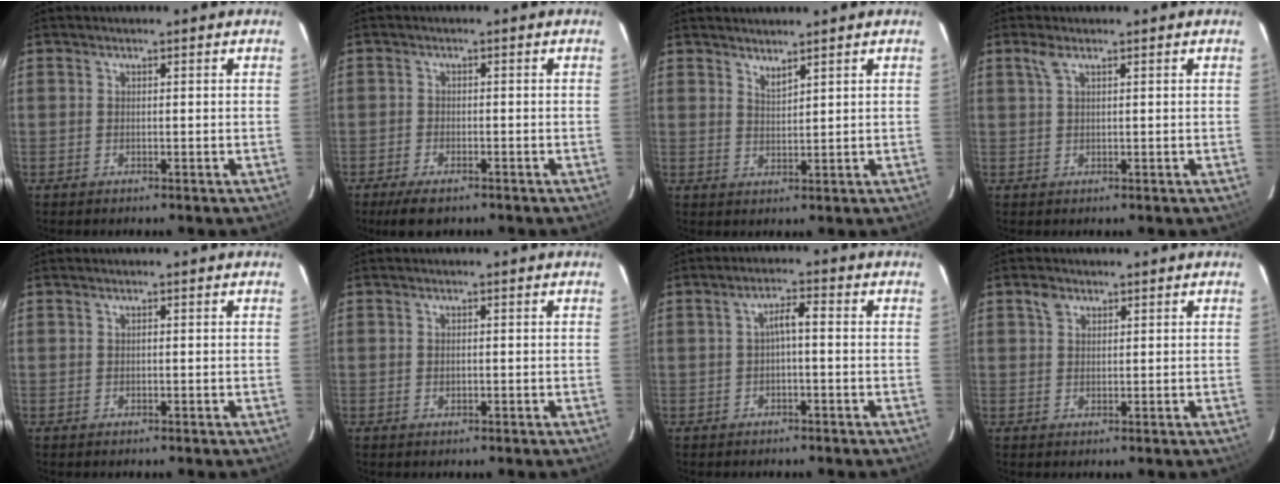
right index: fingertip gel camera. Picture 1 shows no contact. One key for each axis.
{"total": 5.2, "fx": -3.8, "fy": 1.9, "fz": 2.8, "tx": -0.072, "ty": -0.015, "tz": -0.066}
{"total": 2.1, "fx": 1.9, "fy": 0.2, "fz": 0.9, "tx": -0.015, "ty": 0.000, "tz": 0.033}
{"total": 1.7, "fx": 1.0, "fy": 0.3, "fz": 1.4, "tx": -0.031, "ty": 0.006, "tz": 0.021}
{"total": 0.0}
{"total": 0.8, "fx": -0.1, "fy": 0.6, "fz": 0.5, "tx": -0.008, "ty": 0.000, "tz": -0.002}
{"total": 2.8, "fx": -0.6, "fy": 0.5, "fz": 2.7, "tx": -0.051, "ty": 0.010, "tz": -0.008}
{"total": 2.2, "fx": 1.2, "fy": 1.6, "fz": 0.9, "tx": -0.017, "ty": 0.008, "tz": 0.022}